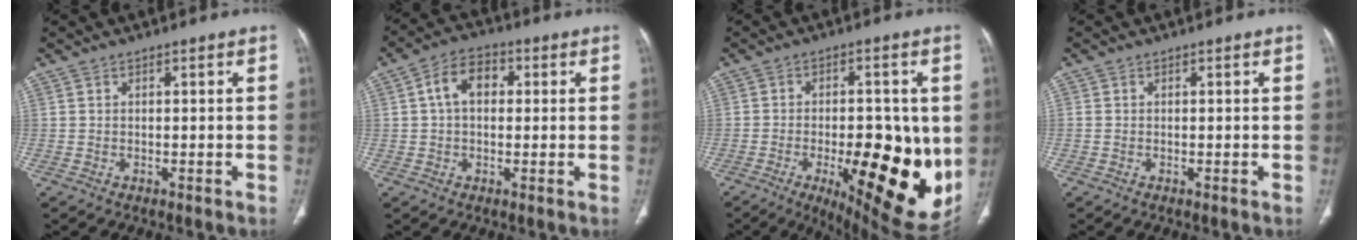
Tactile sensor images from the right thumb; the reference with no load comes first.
{"total": 7.4, "force": [1.2, 5.0, 5.3], "torque": [-0.082, 0.019, 0.014]}
{"total": 22.4, "force": [-4.3, 8.6, 20.2], "torque": [-0.230, -0.020, -0.034]}
{"total": 0.0}